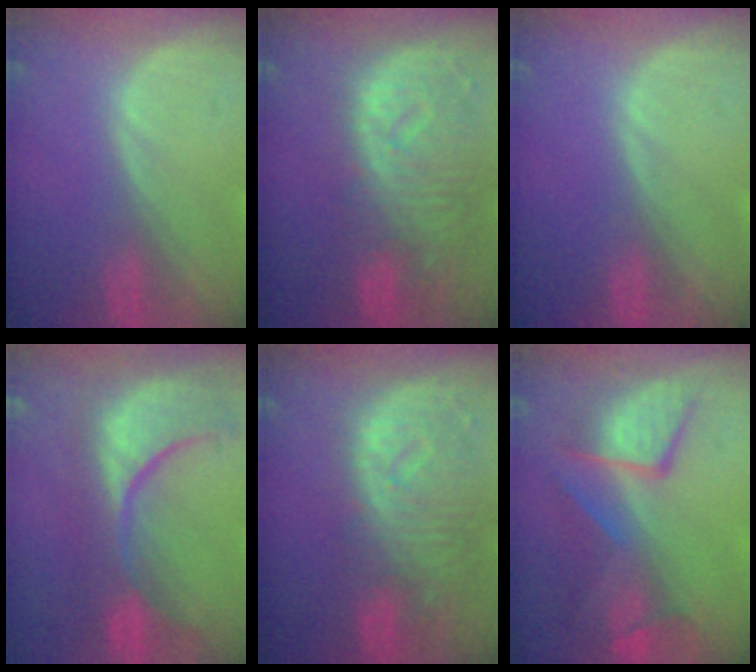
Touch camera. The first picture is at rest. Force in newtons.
{"total": 11.3, "press": 9.9, "slide": 5.4}
{"total": 0.0}
{"total": 11.9, "press": 10.8, "slide": 4.8}
{"total": 11.3, "press": 9.9, "slide": 5.4}
{"total": 9.7, "press": 8.6, "slide": 4.6}